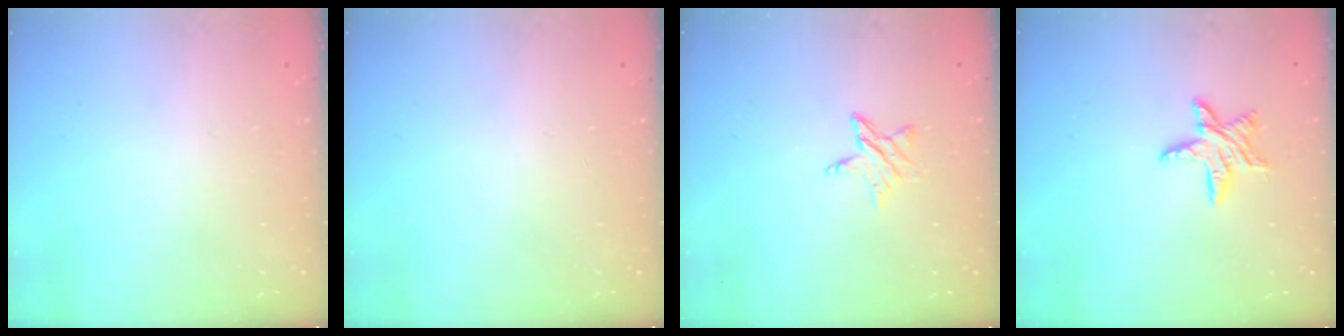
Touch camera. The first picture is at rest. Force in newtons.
{"total": 0.0}
{"total": 5.5, "press": 5.4, "slide": 0.5}
{"total": 8.8, "press": 8.8, "slide": 0.6}